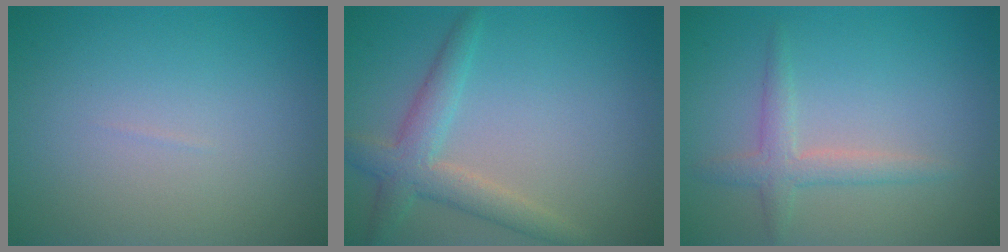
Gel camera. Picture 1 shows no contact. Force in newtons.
{"total": 3.5, "press": 3.5, "slide": 0.1}
{"total": 2.3, "press": 2.3, "slide": 0.1}